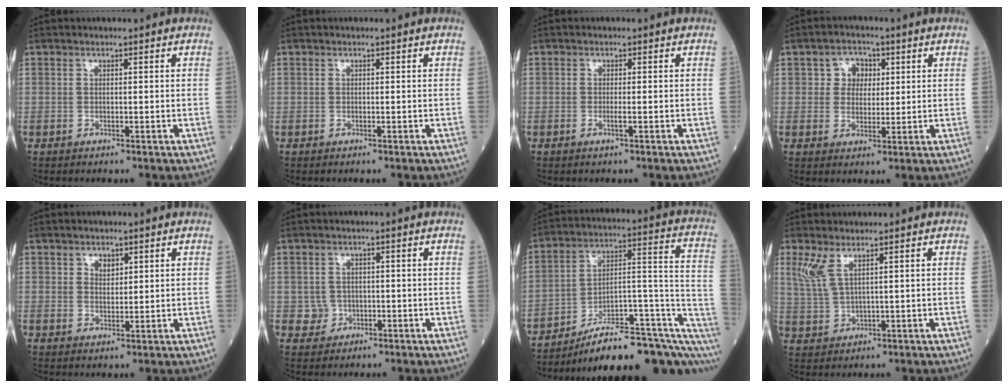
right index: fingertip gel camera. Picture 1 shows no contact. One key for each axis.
{"total": 0.0}
{"total": 1.0, "fx": -0.4, "fy": -0.2, "fz": 0.9, "tx": -0.020, "ty": -0.001, "tz": -0.007}
{"total": 4.5, "fx": 1.3, "fy": 3.9, "fz": 1.9, "tx": -0.023, "ty": 0.012, "tz": 0.021}
{"total": 2.1, "fx": 1.1, "fy": 1.4, "fz": 1.1, "tx": -0.017, "ty": 0.000, "tz": 0.021}
{"total": 2.5, "fx": -0.5, "fy": 2.5, "fz": 0.2, "tx": 0.006, "ty": 0.008, "tz": -0.006}
{"total": 22.5, "fx": -16.4, "fy": 4.6, "fz": 14.8, "tx": -0.131, "ty": 0.050, "tz": -0.236}
{"total": 3.9, "fx": 2.3, "fy": 0.7, "fz": 3.1, "tx": -0.084, "ty": 0.004, "tz": 0.059}